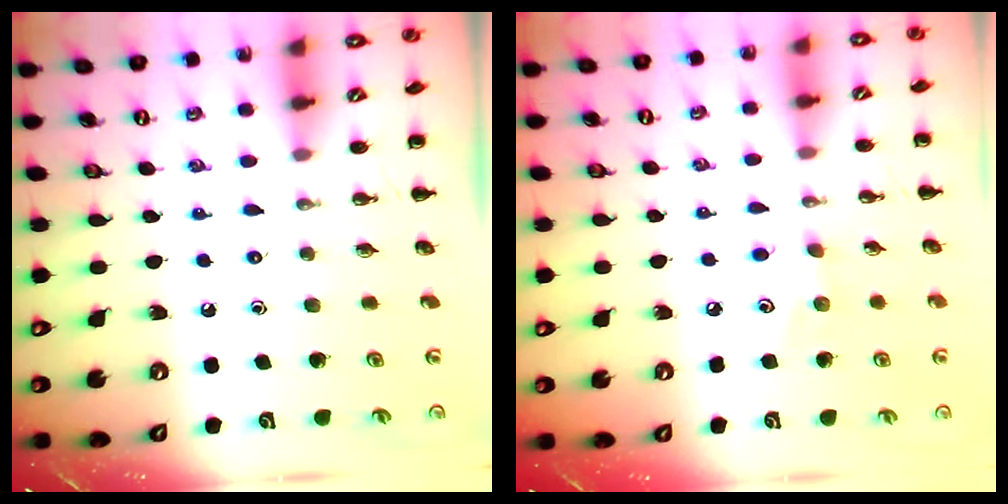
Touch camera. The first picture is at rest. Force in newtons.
{"total": 4.9, "press": 4.7, "slide": 1.2}